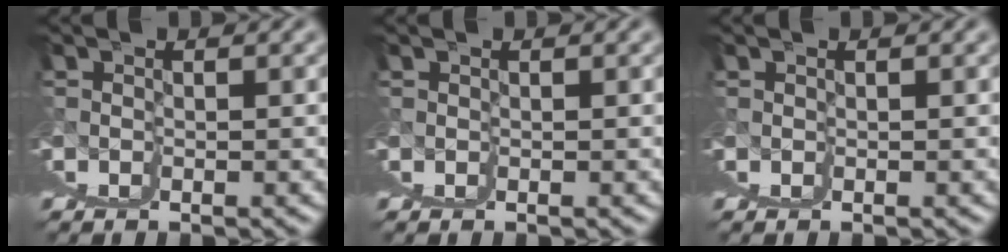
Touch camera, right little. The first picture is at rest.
{"total": 0.0}
{"total": 0.0}